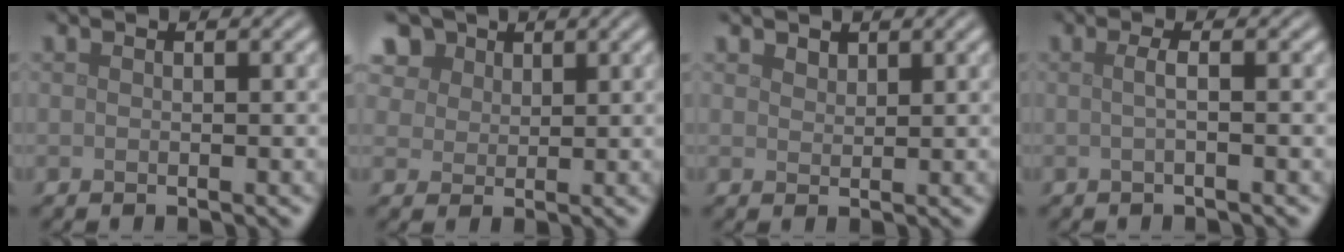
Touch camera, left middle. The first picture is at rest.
{"total": 8.0, "force": [4.9, 5.4, 3.4], "torque": [-0.101, 0.013, 0.081]}
{"total": 1.1, "force": [1.0, 0.4, 0.2], "torque": [-0.004, -0.002, 0.020]}
{"total": 1.5, "force": [0.0, 0.5, 1.4], "torque": [-0.019, 0.003, -0.005]}